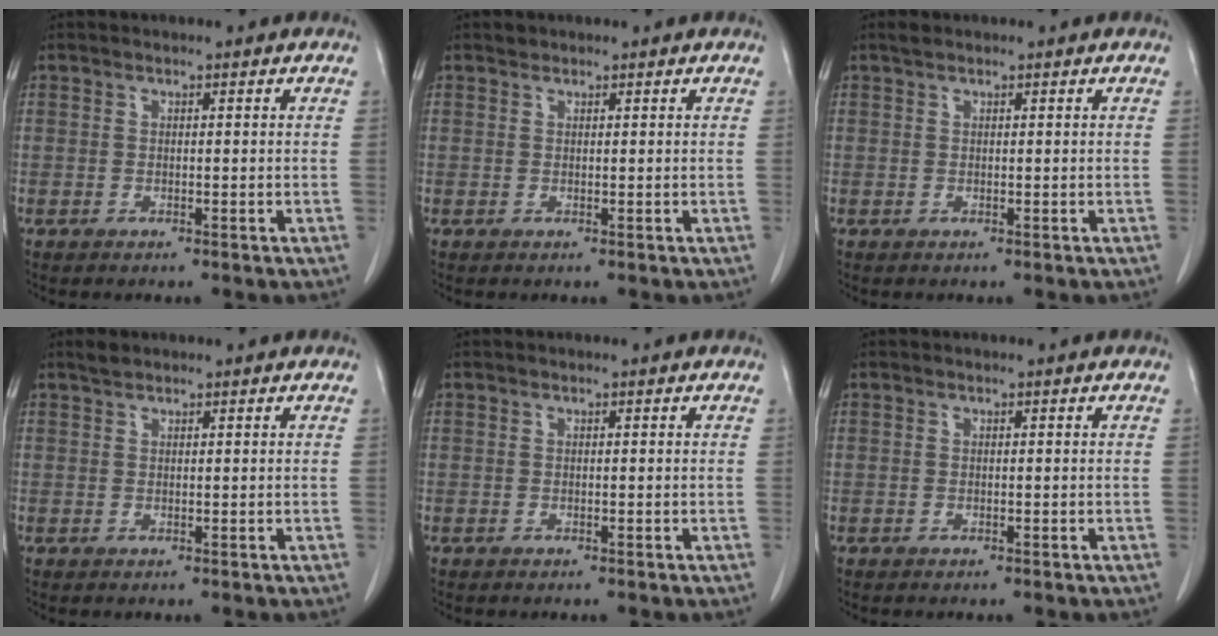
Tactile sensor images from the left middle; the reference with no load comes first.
{"total": 0.6, "force": [0.5, 0.3, 0.0], "torque": [-0.004, 0.001, 0.008]}
{"total": 0.7, "force": [0.6, 0.3, 0.2], "torque": [-0.011, 0.009, 0.013]}
{"total": 1.1, "force": [1.0, 0.3, 0.3], "torque": [-0.011, 0.005, 0.020]}
{"total": 0.0}
{"total": 0.0}